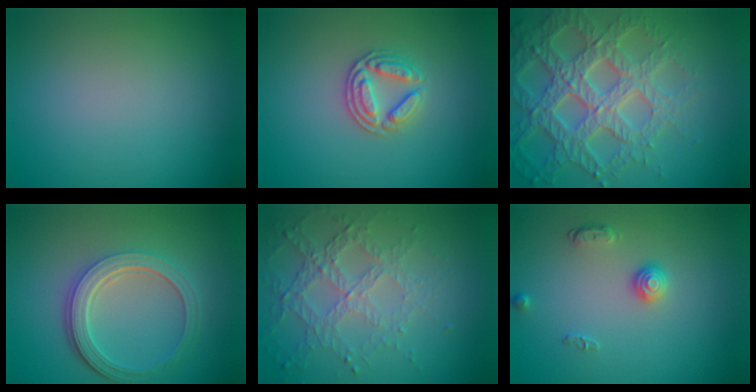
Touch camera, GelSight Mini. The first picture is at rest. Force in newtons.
{"total": 2.8, "press": 2.7, "slide": 0.7}
{"total": 7.0, "press": 6.7, "slide": 1.8}
{"total": 5.2, "press": 3.9, "slide": 3.4}
{"total": 4.6, "press": 3.3, "slide": 3.2}
{"total": 1.7, "press": 1.4, "slide": 1.0}